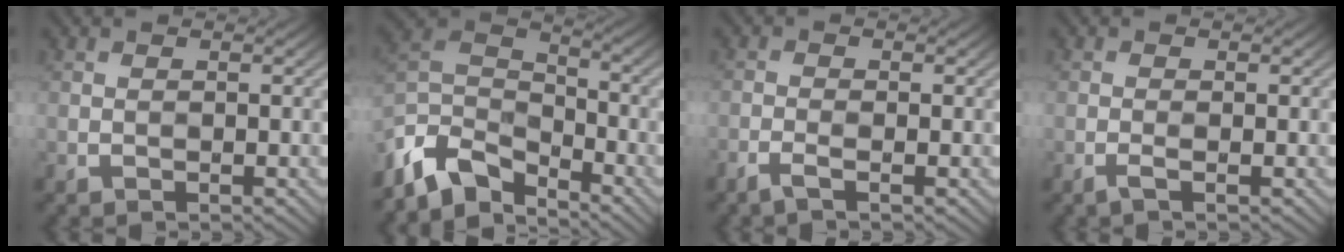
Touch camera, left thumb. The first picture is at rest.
{"total": 8.8, "force": [-5.2, 5.1, 4.9], "torque": [-0.115, 0.010, -0.113]}
{"total": 1.3, "force": [-0.4, 0.2, 1.2], "torque": [-0.023, 0.003, -0.016]}
{"total": 1.1, "force": [0.6, 0.0, 0.9], "torque": [-0.014, 0.007, 0.001]}